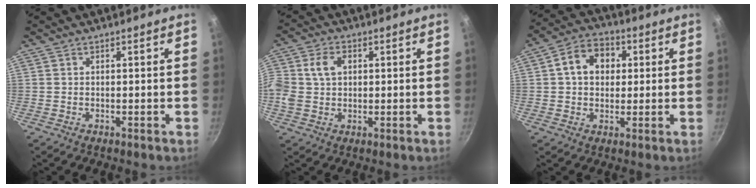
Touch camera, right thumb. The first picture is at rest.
{"total": 7.6, "force": [1.3, 5.6, 4.9], "torque": [-0.092, 0.013, 0.017]}
{"total": 9.6, "force": [2.0, 7.4, 5.8], "torque": [-0.066, 0.016, 0.019]}